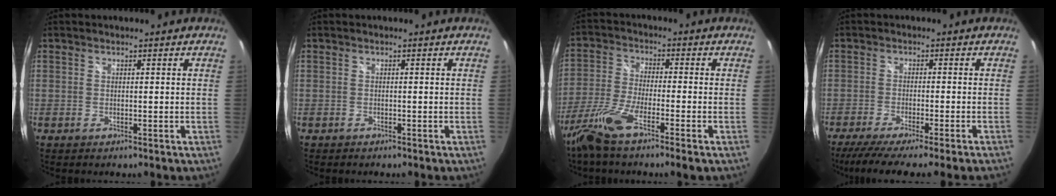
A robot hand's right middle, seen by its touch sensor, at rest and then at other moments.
{"total": 0.6, "force": [-0.5, 0.2, 0.1], "torque": [-0.004, 0.000, -0.008]}
{"total": 9.3, "force": [-6.1, 0.9, 7.0], "torque": [-0.158, -0.014, -0.124]}
{"total": 8.5, "force": [-7.1, -1.7, 4.4], "torque": [-0.091, -0.031, -0.113]}